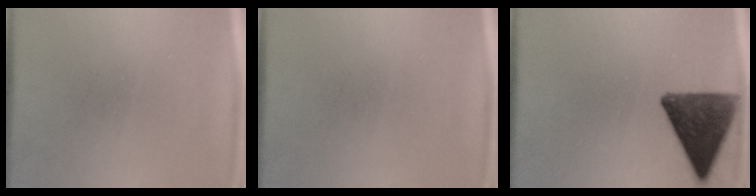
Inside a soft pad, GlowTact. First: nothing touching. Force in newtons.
{"total": 0.0}
{"total": 12.4}